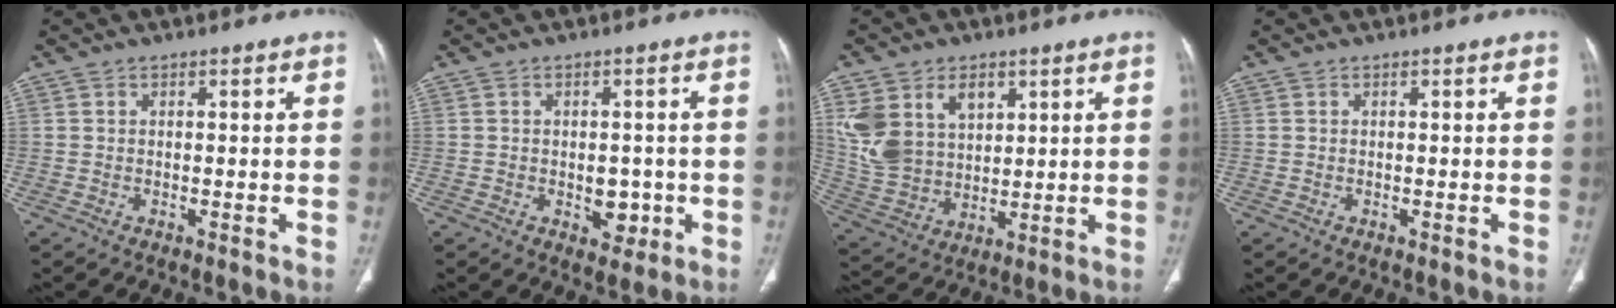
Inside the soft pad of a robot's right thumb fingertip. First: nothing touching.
{"total": 4.5, "force": [-1.0, 3.2, 3.1], "torque": [-0.015, 0.003, -0.006]}
{"total": 14.3, "force": [5.5, 9.9, 8.7], "torque": [-0.150, -0.009, 0.127]}
{"total": 0.0}